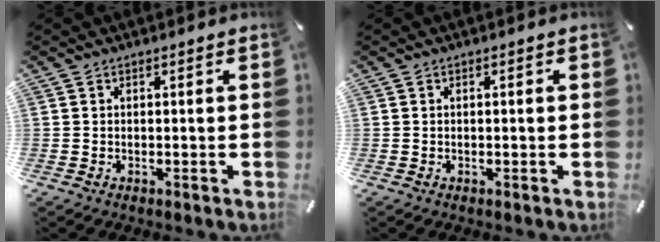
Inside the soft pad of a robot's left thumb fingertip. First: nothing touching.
{"total": 0.8, "force": [-0.1, 0.2, 0.7], "torque": [-0.013, 0.000, -0.002]}